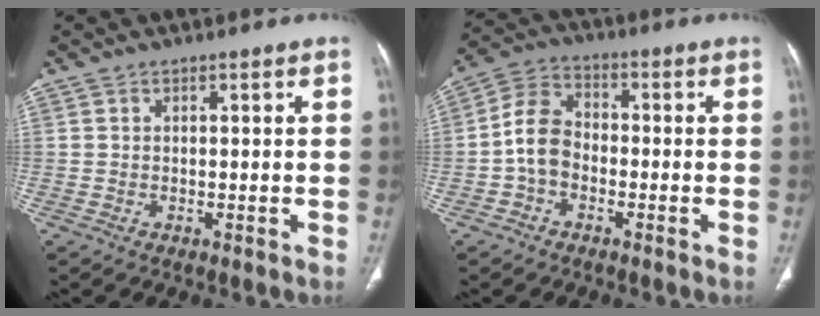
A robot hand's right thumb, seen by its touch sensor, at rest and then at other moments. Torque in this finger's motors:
{"motor_torque": [0.99, 0.89, 0.52, -0.84, 0.22]}